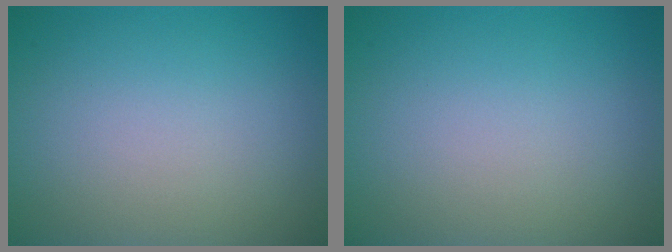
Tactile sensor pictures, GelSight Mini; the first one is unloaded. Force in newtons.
{"total": 0.0}